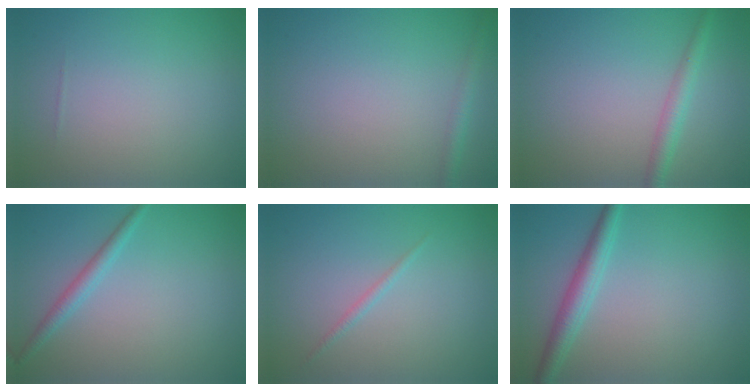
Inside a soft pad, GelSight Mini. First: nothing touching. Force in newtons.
{"total": 1.3, "press": 1.3, "slide": 0.0}
{"total": 2.0, "press": 2.0, "slide": 0.0}
{"total": 1.5, "press": 1.5, "slide": 0.1}
{"total": 0.7, "press": 0.7, "slide": 0.0}
{"total": 2.8, "press": 2.8, "slide": 0.1}